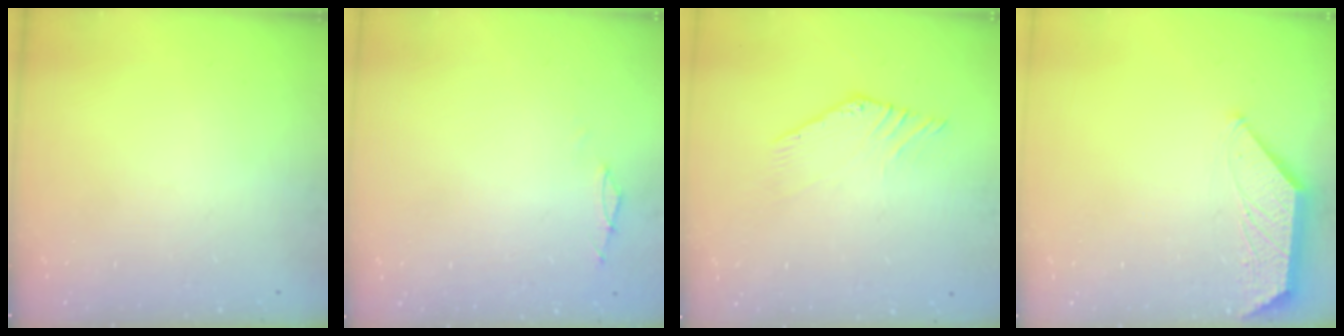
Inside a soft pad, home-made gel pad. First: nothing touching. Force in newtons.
{"total": 0.0}
{"total": 2.1, "press": 2.1, "slide": 0.2}
{"total": 0.8, "press": 0.8, "slide": 0.2}